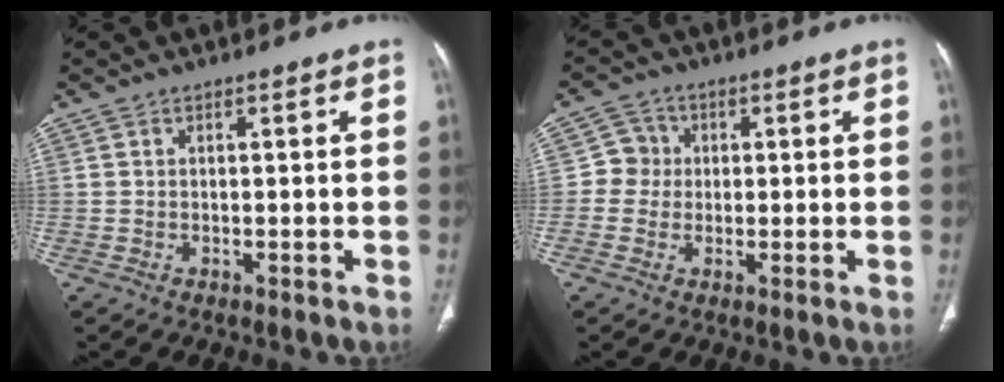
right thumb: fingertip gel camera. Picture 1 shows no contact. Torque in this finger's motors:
{"motor_torque": [-0.27, 0.10, 0.18, -0.02, -0.02]}